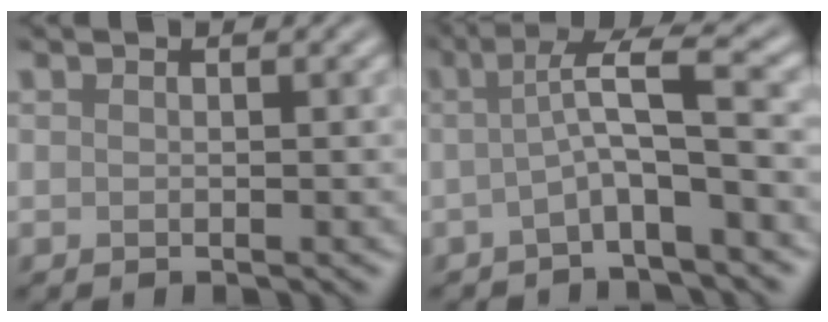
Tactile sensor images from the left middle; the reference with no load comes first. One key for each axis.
{"total": 4.2, "fx": -0.5, "fy": 0.5, "fz": 4.1, "tx": -0.070, "ty": 0.017, "tz": -0.017}